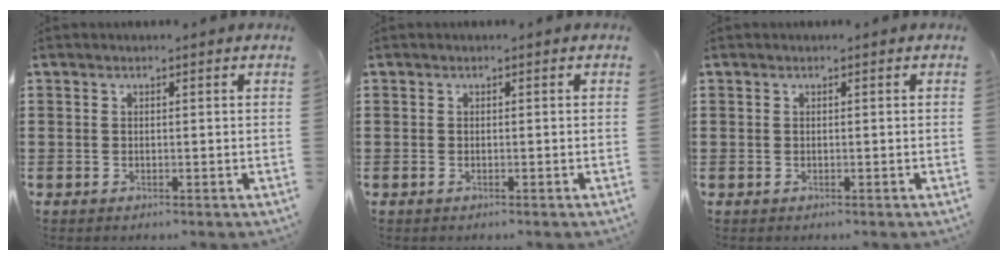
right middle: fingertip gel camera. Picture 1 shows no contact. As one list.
[{"total": 0.0}, {"total": 0.0}]